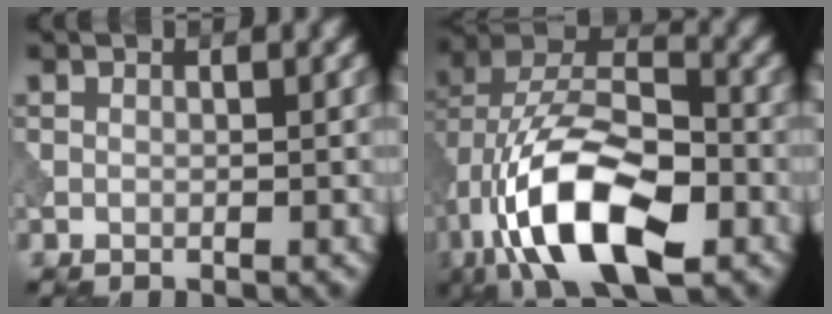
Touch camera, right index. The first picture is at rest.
{"total": 13.3, "force": [-5.4, 6.3, 10.4], "torque": [-0.199, 0.002, -0.102]}